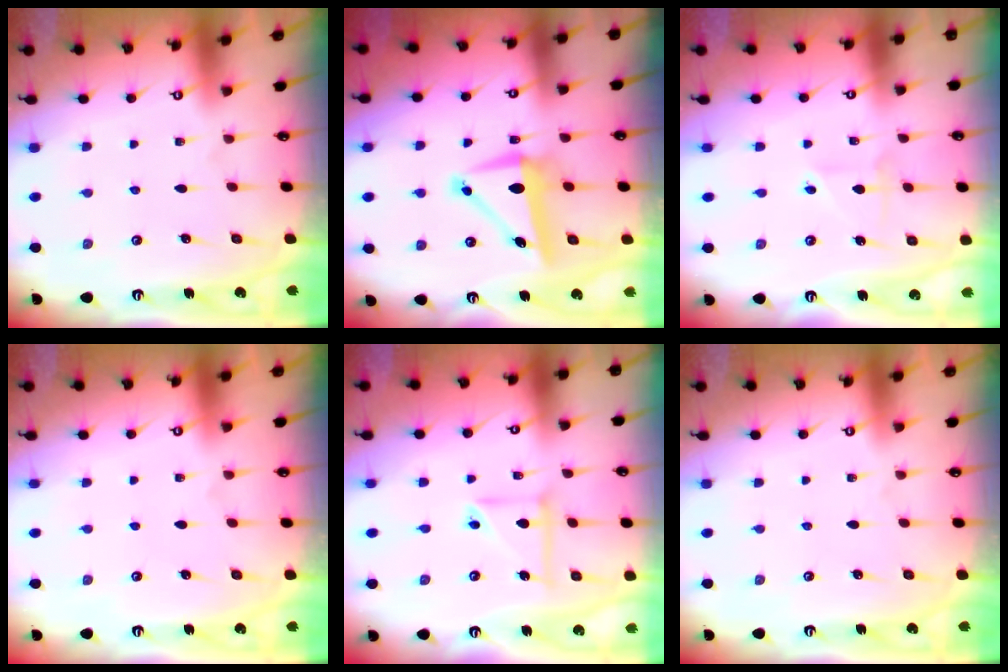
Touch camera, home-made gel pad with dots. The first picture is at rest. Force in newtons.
{"total": 9.7, "press": 9.4, "slide": 2.3}
{"total": 2.7, "press": 2.7, "slide": 0.3}
{"total": 0.0}
{"total": 7.9, "press": 7.7, "slide": 1.3}
{"total": 0.0}